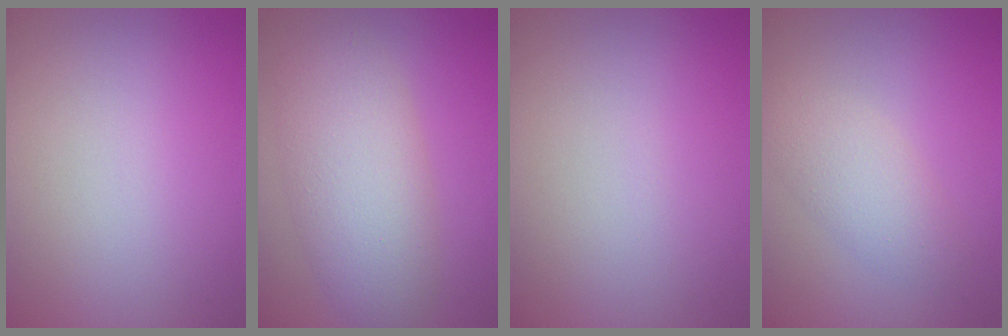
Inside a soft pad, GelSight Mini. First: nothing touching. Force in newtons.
{"total": 6.2, "press": 6.2, "slide": 0.4}
{"total": 0.0}
{"total": 2.8, "press": 2.8, "slide": 0.2}